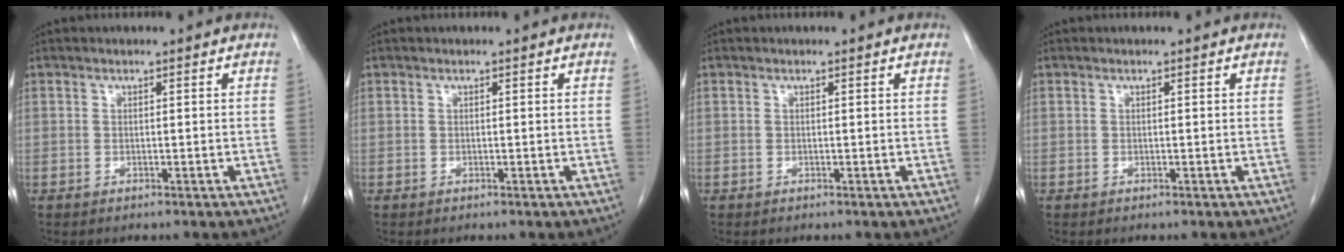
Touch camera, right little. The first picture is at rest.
{"total": 0.0}
{"total": 0.0}
{"total": 0.0}